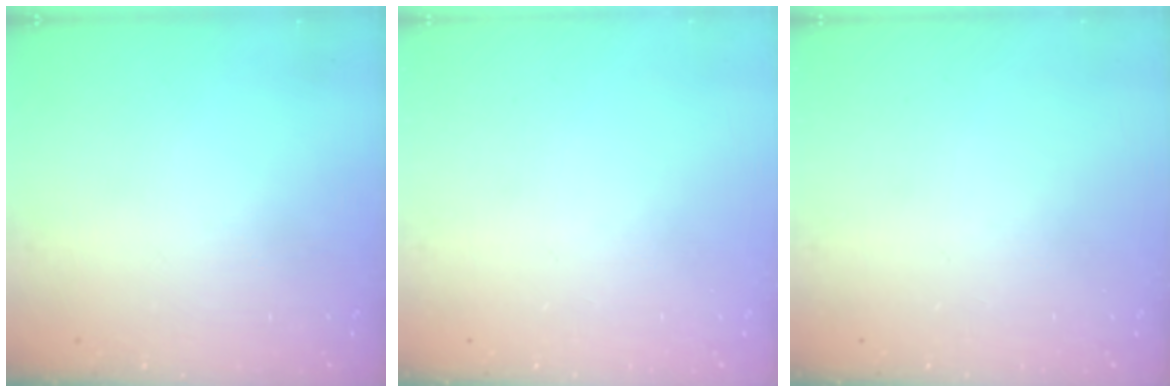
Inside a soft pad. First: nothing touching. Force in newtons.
{"total": 0.0}
{"total": 0.0}